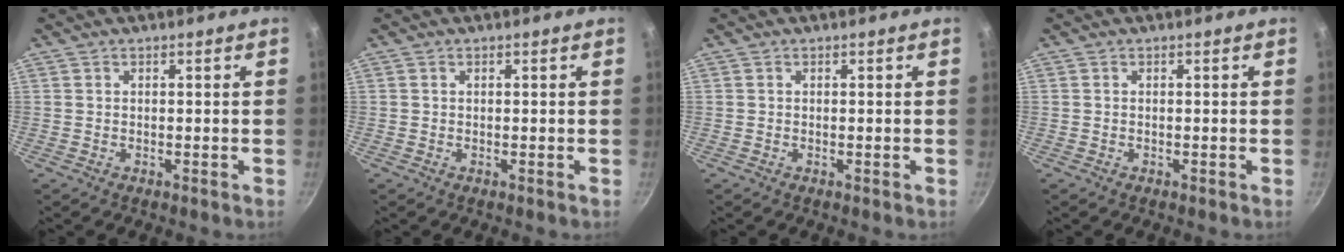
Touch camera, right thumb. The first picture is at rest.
{"total": 0.0}
{"total": 0.0}
{"total": 0.0}